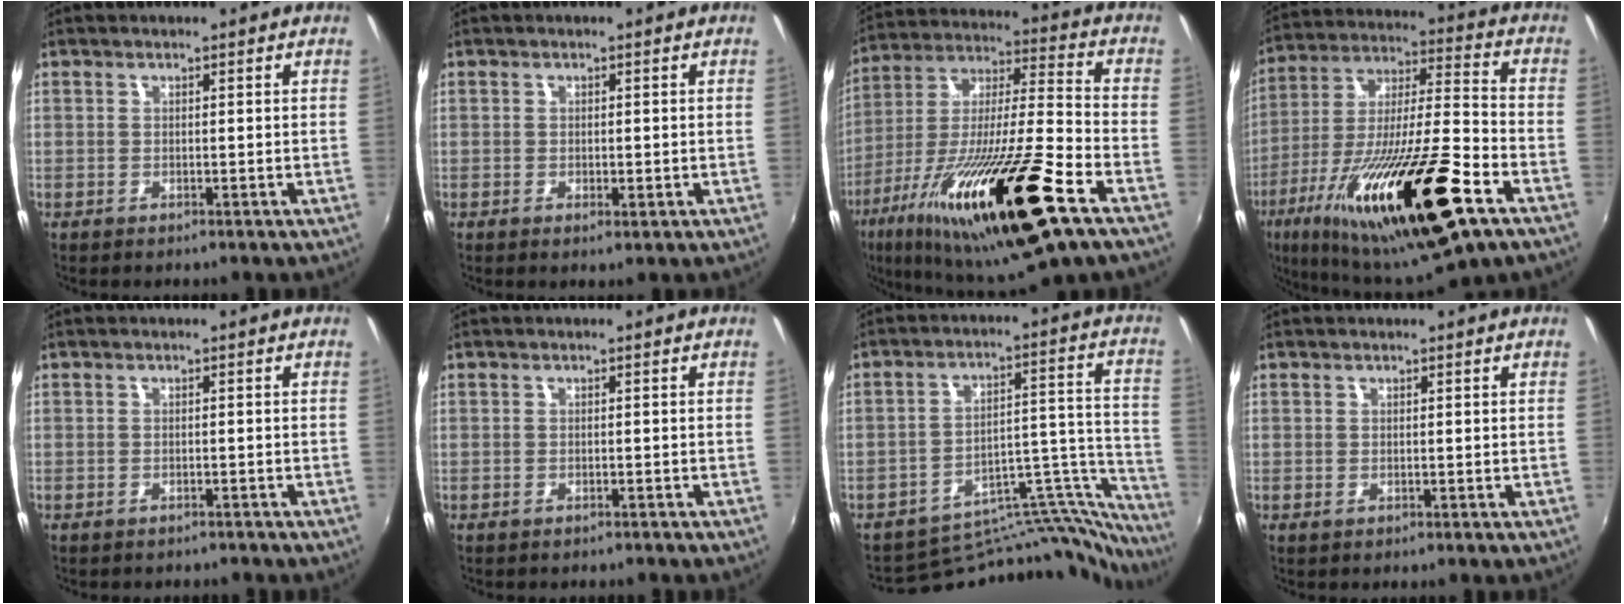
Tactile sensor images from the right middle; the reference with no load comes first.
{"total": 1.0, "force": [-0.2, 0.4, 0.9], "torque": [-0.012, -0.004, -0.005]}
{"total": 27.4, "force": [-13.8, 2.9, 23.5], "torque": [-0.420, -0.058, -0.245]}
{"total": 28.9, "force": [-14.1, 5.6, 24.5], "torque": [-0.438, -0.055, -0.240]}
{"total": 2.1, "force": [-2.0, 0.5, 0.5], "torque": [-0.015, -0.010, -0.029]}
{"total": 1.2, "force": [-1.1, 0.2, 0.3], "torque": [-0.010, -0.006, -0.017]}
{"total": 21.0, "force": [-20.8, 2.1, 1.4], "torque": [0.011, 0.066, -0.310]}
{"total": 0.0}